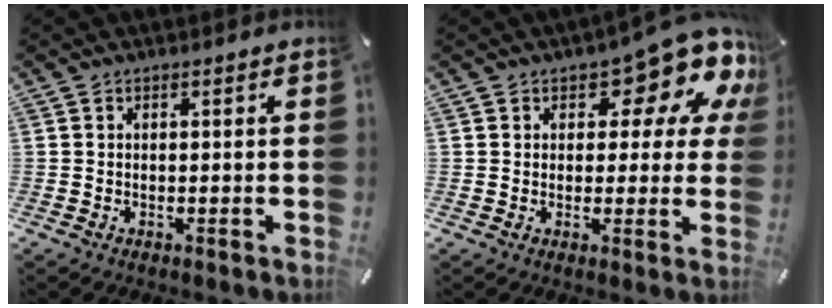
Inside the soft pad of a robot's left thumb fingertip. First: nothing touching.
{"total": 13.6, "force": [8.3, 6.2, 8.8], "torque": [-0.109, -0.066, 0.136]}